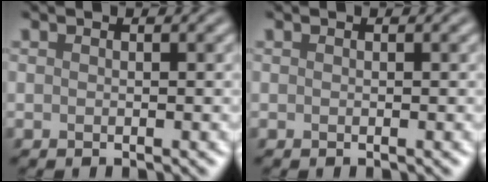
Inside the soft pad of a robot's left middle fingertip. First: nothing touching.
{"total": 0.0}